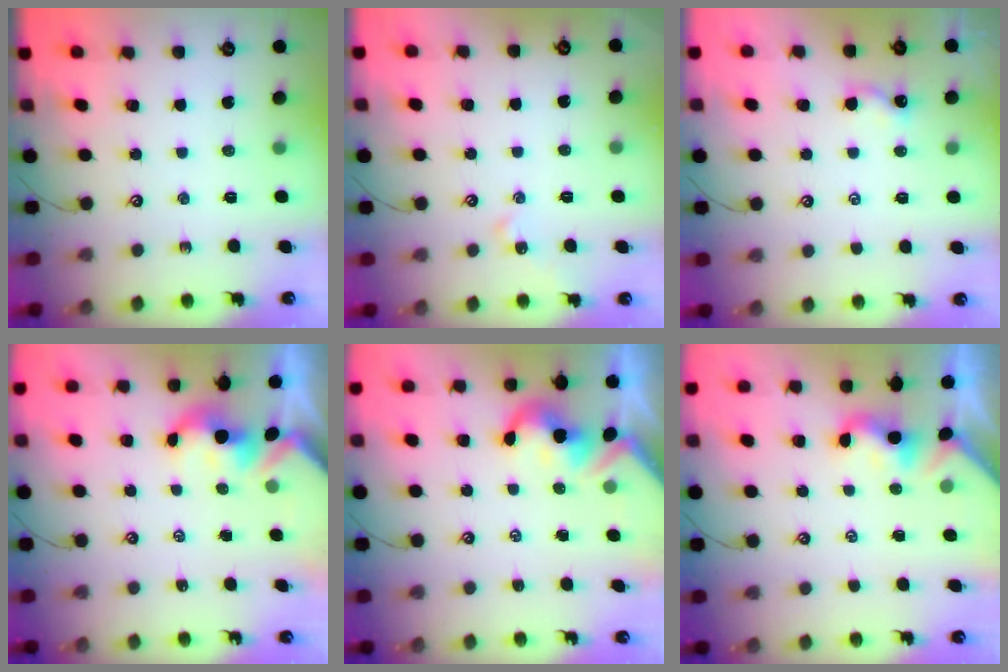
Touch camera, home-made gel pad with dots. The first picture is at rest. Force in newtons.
{"total": 0.9, "press": 0.9, "slide": 0.2}
{"total": 1.4, "press": 1.4, "slide": 0.2}
{"total": 2.4, "press": 2.3, "slide": 0.3}
{"total": 2.4, "press": 2.4, "slide": 0.3}
{"total": 2.0, "press": 2.0, "slide": 0.5}